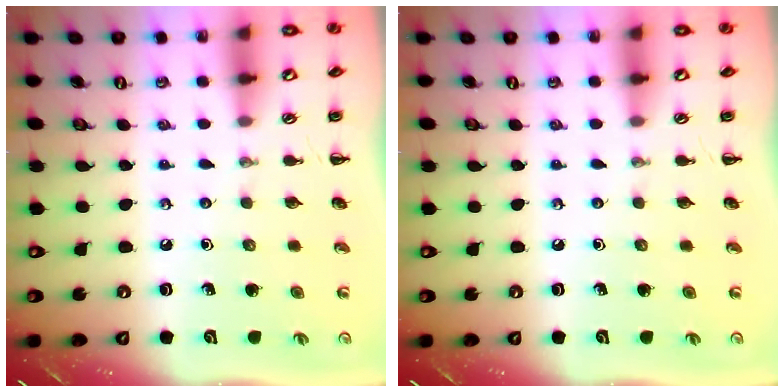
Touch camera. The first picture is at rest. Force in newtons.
{"total": 0.0}